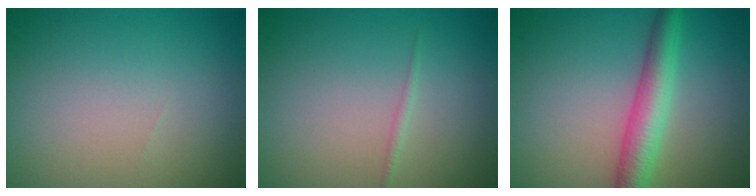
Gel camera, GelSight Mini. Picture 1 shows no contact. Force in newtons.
{"total": 0.6, "press": 0.6, "slide": 0.0}
{"total": 4.5, "press": 4.5, "slide": 0.1}